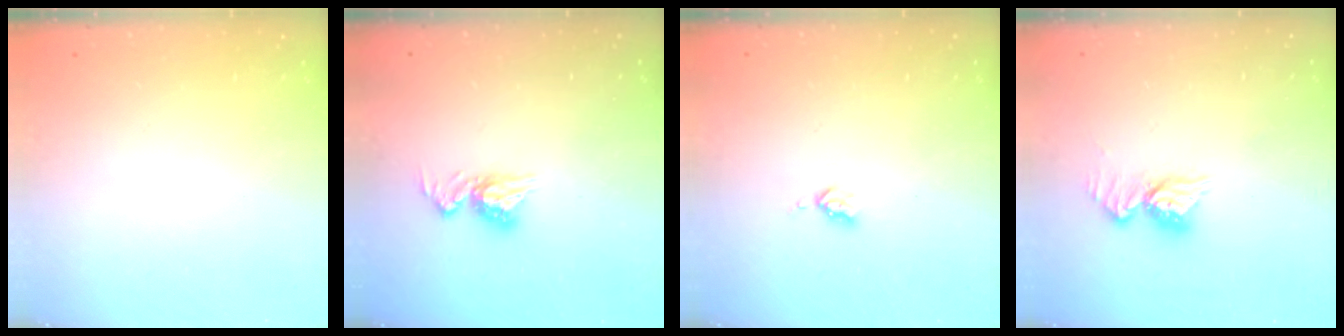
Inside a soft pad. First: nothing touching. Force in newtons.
{"total": 9.4, "press": 9.4, "slide": 0.9}
{"total": 2.7, "press": 2.6, "slide": 0.5}
{"total": 9.7, "press": 9.7, "slide": 0.9}